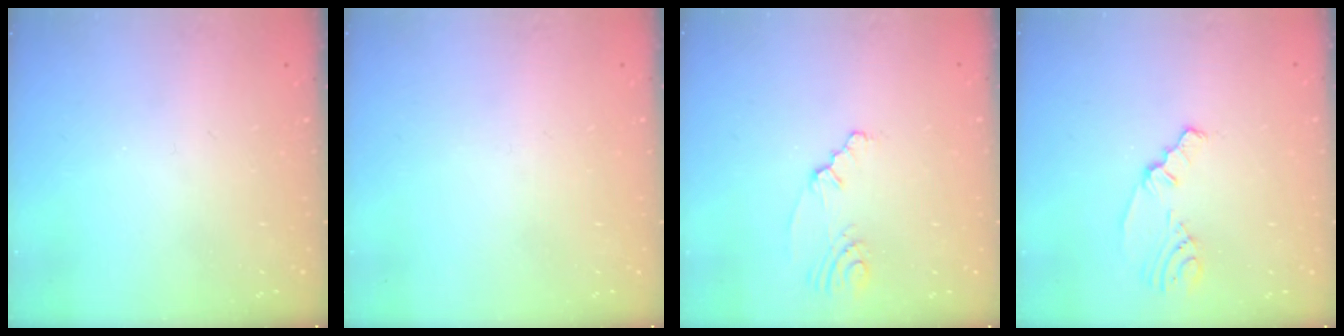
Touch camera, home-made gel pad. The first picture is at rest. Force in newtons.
{"total": 1.5, "press": 1.4, "slide": 0.2}
{"total": 2.3, "press": 2.0, "slide": 1.2}
{"total": 2.1, "press": 1.6, "slide": 1.3}